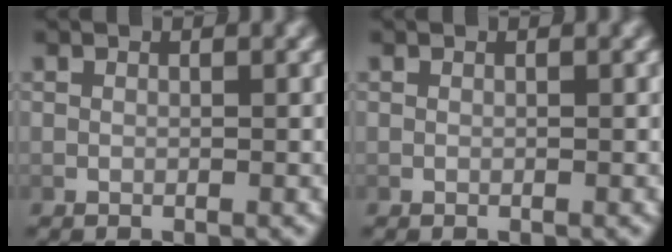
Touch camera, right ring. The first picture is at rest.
{"total": 0.0}